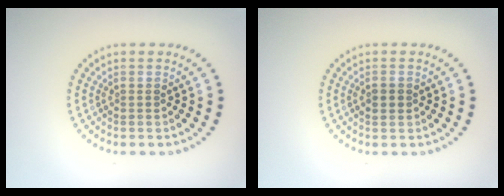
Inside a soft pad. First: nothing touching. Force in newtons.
{"total": 1.2, "press": 1.2, "slide": 0.2}